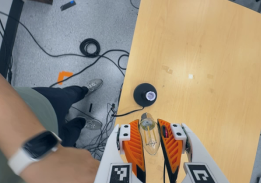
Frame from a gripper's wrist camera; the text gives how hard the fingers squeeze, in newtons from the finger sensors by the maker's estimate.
{"total": 20.5, "left": 22.6, "right": 18.3}